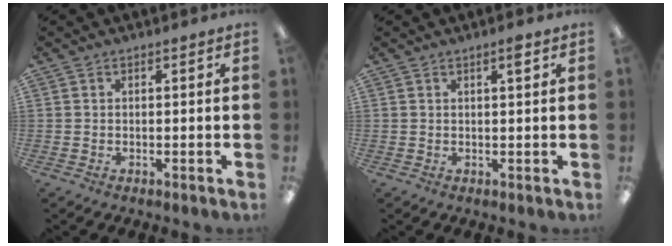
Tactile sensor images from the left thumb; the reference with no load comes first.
{"total": 2.1, "force": [1.3, 0.3, 1.6], "torque": [-0.029, -0.001, 0.019]}